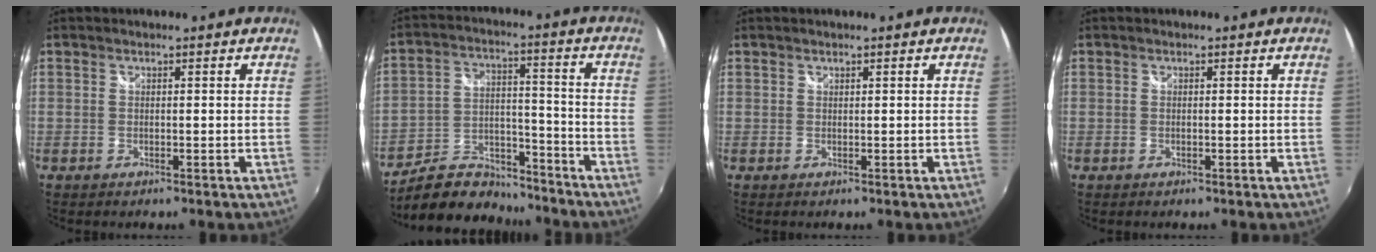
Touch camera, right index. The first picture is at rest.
{"total": 13.8, "force": [-11.9, 5.8, 3.9], "torque": [-0.089, 0.029, -0.189]}
{"total": 0.0}
{"total": 0.0}